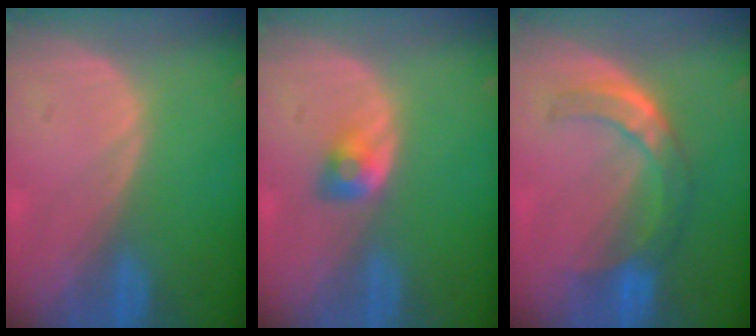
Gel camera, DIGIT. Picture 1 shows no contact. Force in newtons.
{"total": 2.8, "press": 2.5, "slide": 1.3}
{"total": 7.7, "press": 6.5, "slide": 4.2}